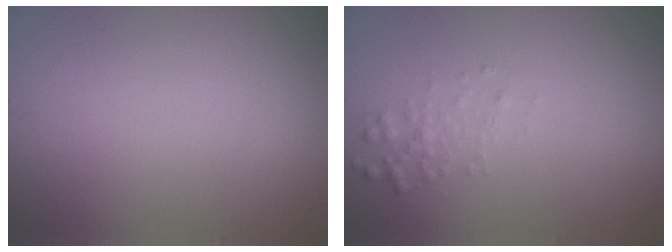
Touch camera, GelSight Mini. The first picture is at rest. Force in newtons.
{"total": 1.3, "press": 1.3, "slide": 0.0}